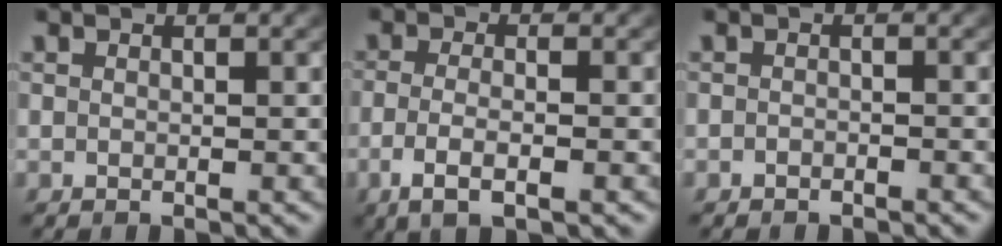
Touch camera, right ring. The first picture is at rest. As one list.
[{"total": 3.4, "force": [-1.6, 0.9, 2.9], "torque": [-0.066, -0.014, -0.020]}, {"total": 0.9, "force": [-0.9, 0.2, 0.0], "torque": [-0.004, -0.011, -0.008]}]